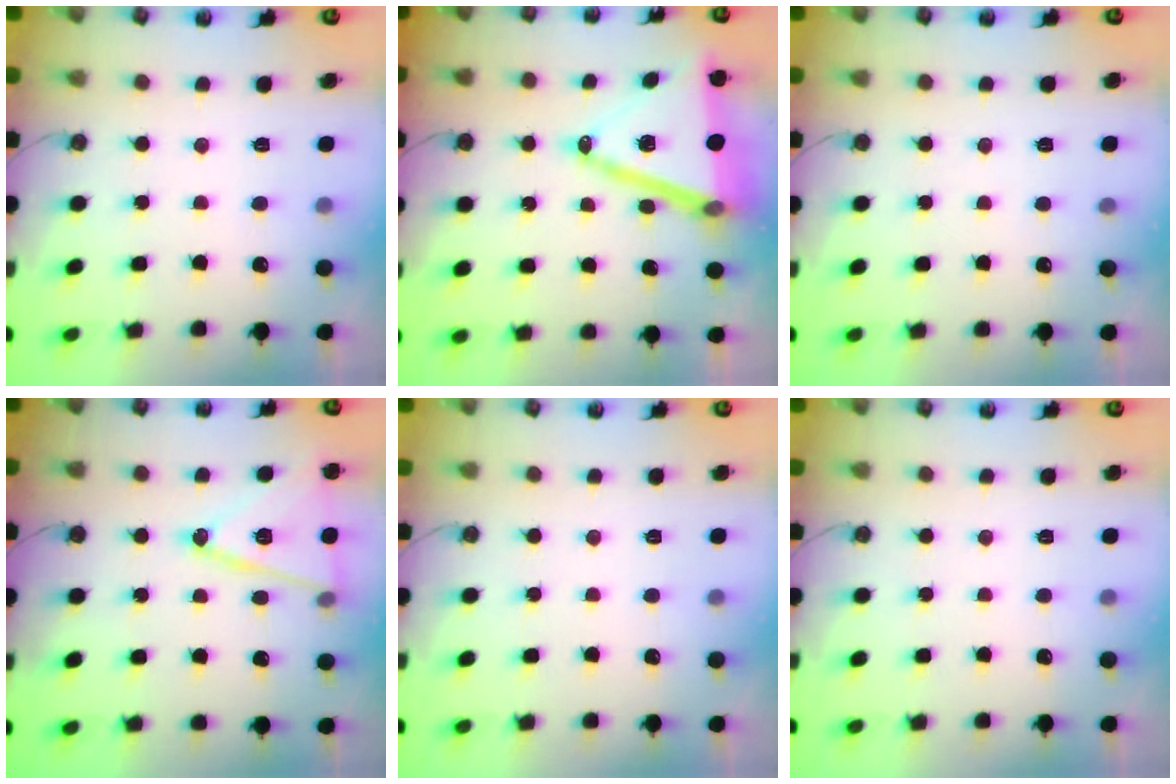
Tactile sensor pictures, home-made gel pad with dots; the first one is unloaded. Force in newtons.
{"total": 18.7, "press": 18.3, "slide": 3.7}
{"total": 4.1, "press": 0.3, "slide": 4.1}
{"total": 15.7, "press": 15.3, "slide": 3.4}
{"total": 0.0}
{"total": 0.0}